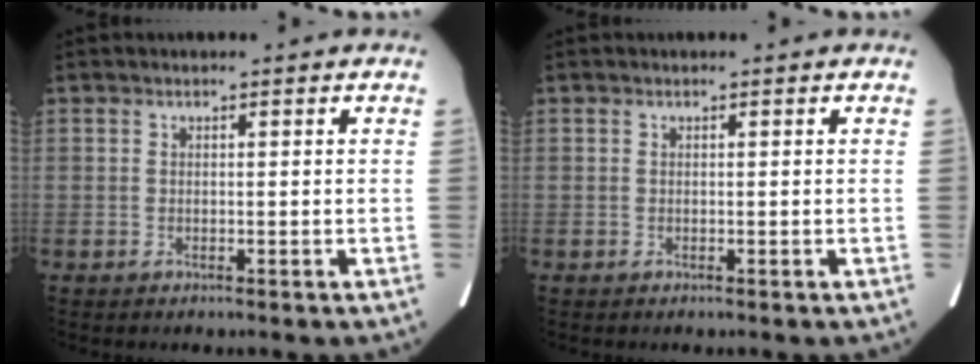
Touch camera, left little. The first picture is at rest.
{"total": 0.0}